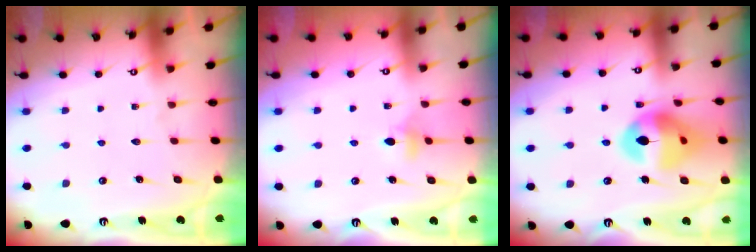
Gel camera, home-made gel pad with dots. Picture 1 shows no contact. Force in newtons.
{"total": 4.4, "press": 4.3, "slide": 0.8}
{"total": 14.5, "press": 14.4, "slide": 1.8}